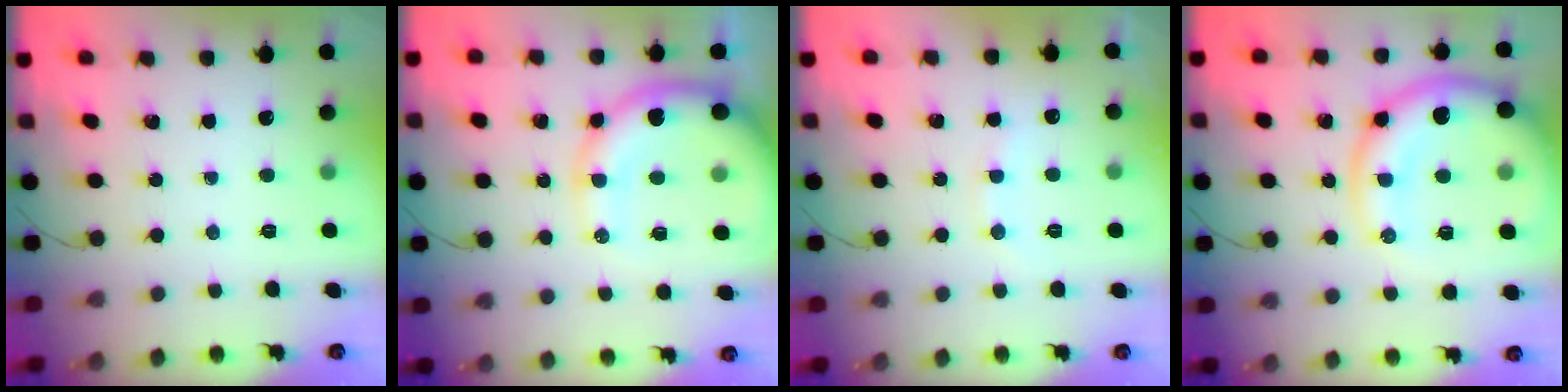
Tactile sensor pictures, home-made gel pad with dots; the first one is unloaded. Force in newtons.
{"total": 16.1, "press": 15.7, "slide": 3.4}
{"total": 6.7, "press": 6.6, "slide": 1.2}
{"total": 16.1, "press": 15.8, "slide": 3.0}